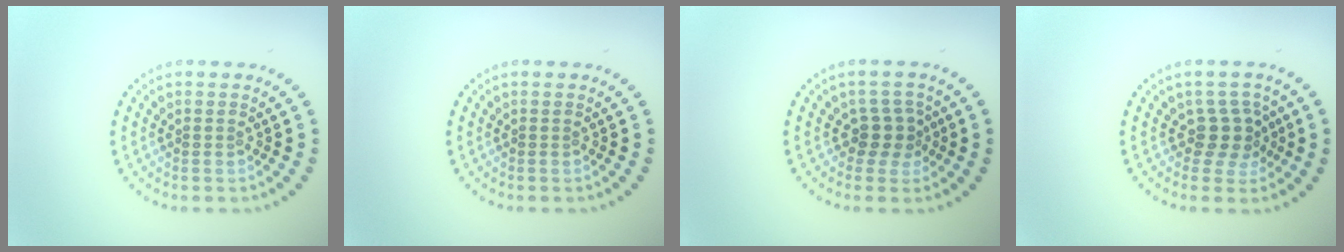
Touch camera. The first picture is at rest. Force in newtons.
{"total": 0.0}
{"total": 2.4, "press": 1.9, "slide": 1.4}
{"total": 2.6, "press": 2.0, "slide": 1.6}